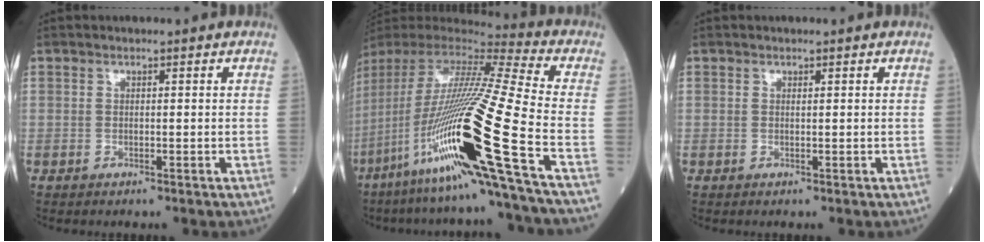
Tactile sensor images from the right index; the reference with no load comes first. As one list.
[{"total": 28.5, "force": [-11.1, -0.5, 26.2], "torque": [-0.500, -0.050, -0.209]}, {"total": 0.0}]